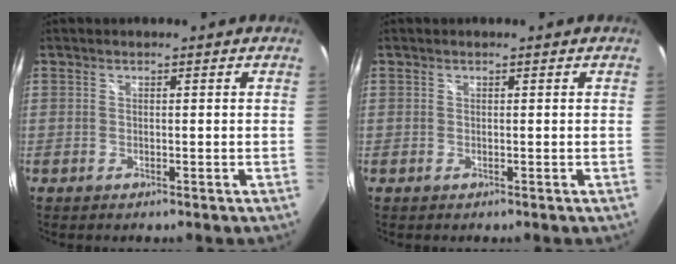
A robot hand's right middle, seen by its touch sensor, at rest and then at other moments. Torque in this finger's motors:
{"motor_torque": [0.03, -0.17, 0.00, 0.01]}